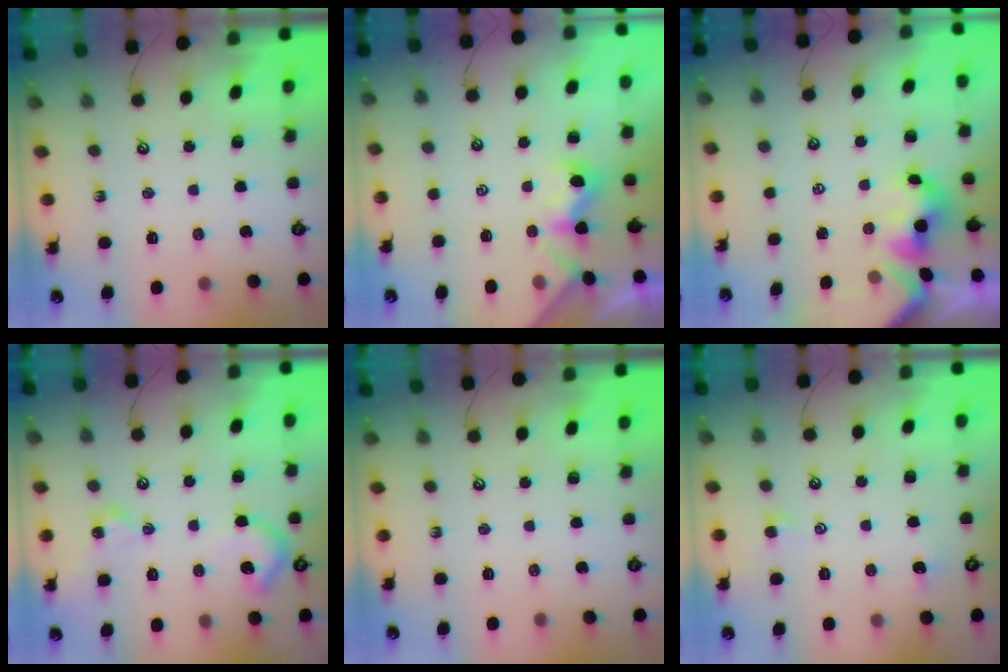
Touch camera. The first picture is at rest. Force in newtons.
{"total": 0.8, "press": 0.4, "slide": 0.7}
{"total": 1.3, "press": 1.3, "slide": 0.0}
{"total": 7.5, "press": 7.4, "slide": 1.0}
{"total": 0.0}
{"total": 0.0}